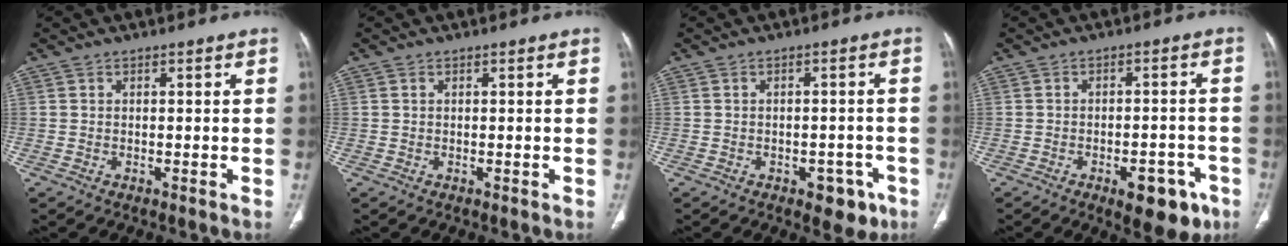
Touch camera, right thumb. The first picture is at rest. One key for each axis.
{"total": 0.0}
{"total": 5.3, "fx": -2.8, "fy": 3.2, "fz": 3.3, "tx": -0.017, "ty": 0.015, "tz": -0.030}
{"total": 9.2, "fx": -4.8, "fy": 4.3, "fz": 6.6, "tx": -0.060, "ty": 0.023, "tz": -0.055}